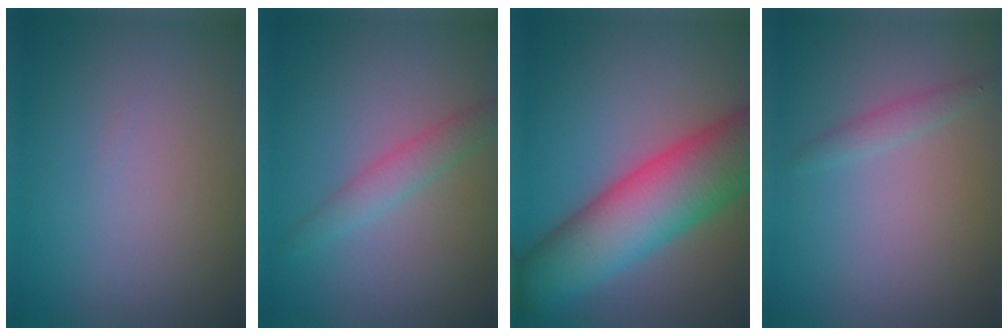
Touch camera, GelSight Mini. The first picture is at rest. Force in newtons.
{"total": 2.3, "press": 2.3, "slide": 0.0}
{"total": 11.4, "press": 11.4, "slide": 0.4}
{"total": 1.2, "press": 1.2, "slide": 0.0}